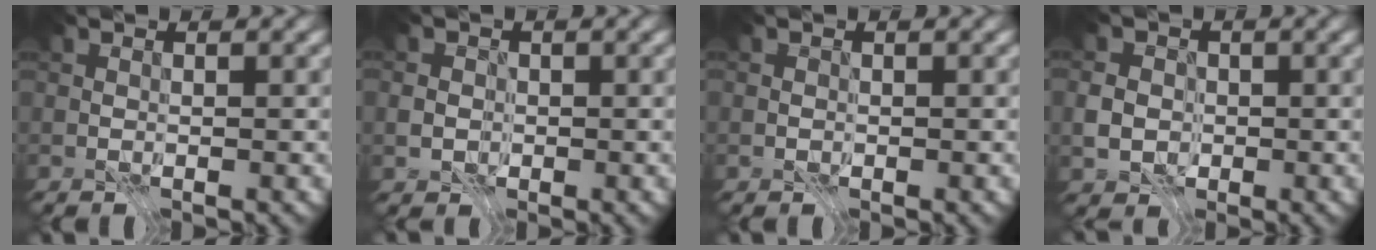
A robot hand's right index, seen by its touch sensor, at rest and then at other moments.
{"total": 1.9, "force": [-0.3, 1.8, 0.5], "torque": [-0.013, 0.002, -0.004]}
{"total": 0.5, "force": [-0.1, 0.5, 0.0], "torque": [0.000, 0.000, -0.004]}
{"total": 3.3, "force": [-0.6, 3.0, 1.3], "torque": [-0.027, 0.000, -0.019]}